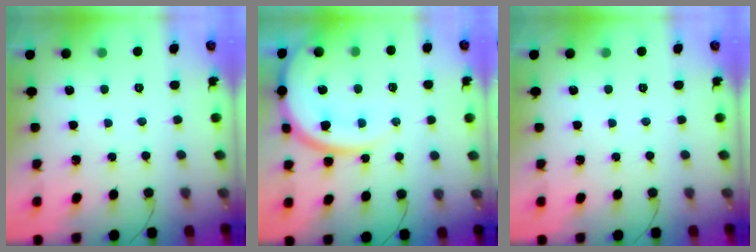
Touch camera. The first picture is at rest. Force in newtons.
{"total": 14.9, "press": 14.9, "slide": 1.3}
{"total": 0.0}